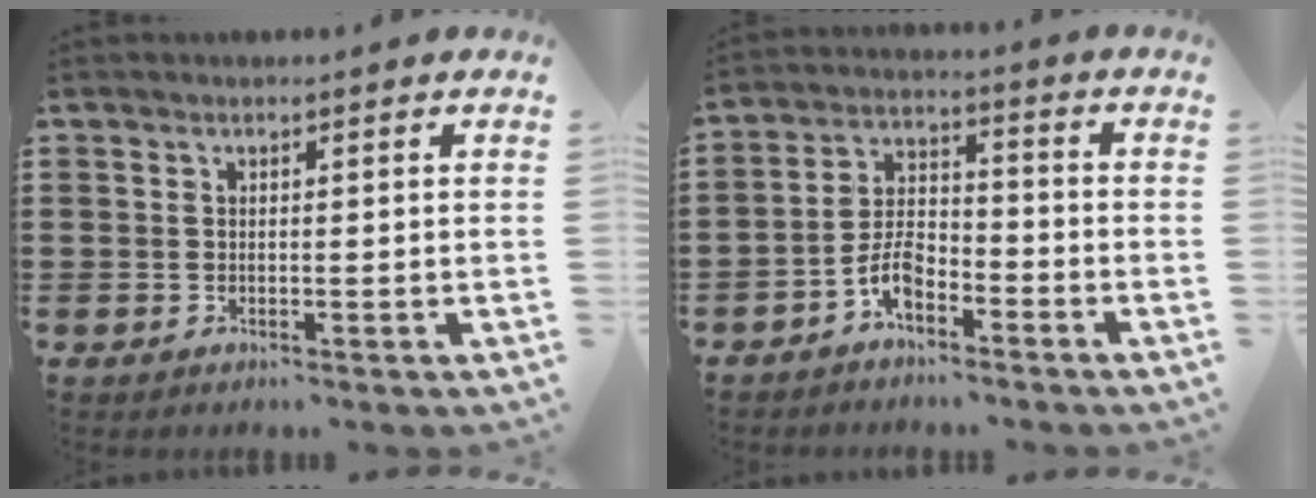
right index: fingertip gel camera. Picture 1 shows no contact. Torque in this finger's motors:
{"motor_torque": [2.14, 0.00, 0.66, 0.08]}